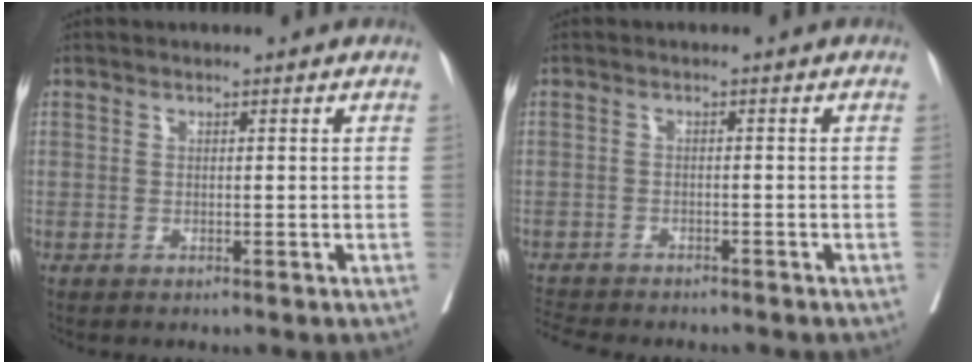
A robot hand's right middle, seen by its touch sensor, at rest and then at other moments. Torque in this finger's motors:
{"motor_torque": [0.98, -1.16, 0.29, 0.04]}